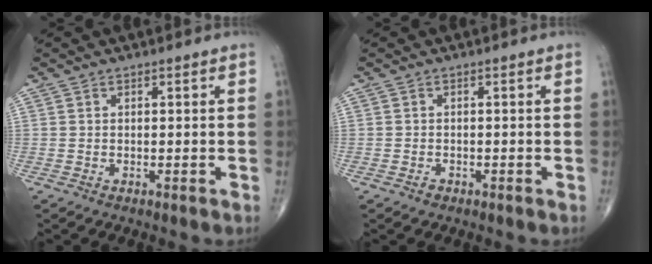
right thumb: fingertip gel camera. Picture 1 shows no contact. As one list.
[{"total": 0.8, "force": [-0.5, 0.6, 0.2], "torque": [-0.001, 0.004, -0.010]}]